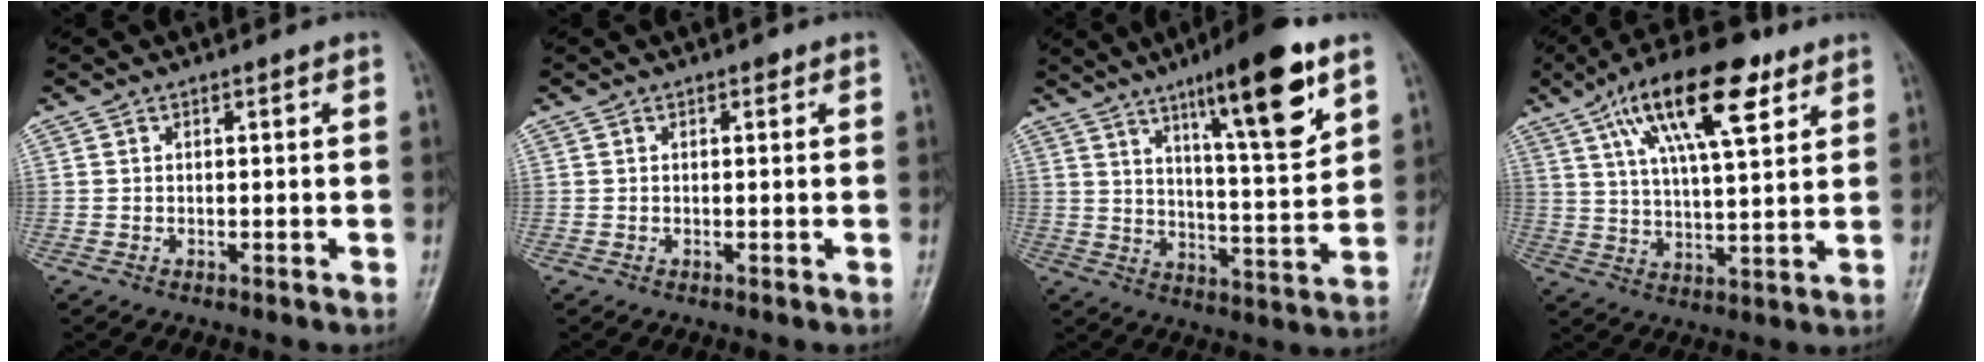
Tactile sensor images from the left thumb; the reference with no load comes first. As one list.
[{"total": 0.6, "force": [0.3, 0.4, 0.3], "torque": [0.000, 0.000, 0.000]}, {"total": 16.6, "force": [9.3, 3.1, 13.4], "torque": [-0.191, -0.048, 0.148]}, {"total": 17.7, "force": [8.8, 6.2, 14.0], "torque": [-0.216, -0.014, 0.147]}]